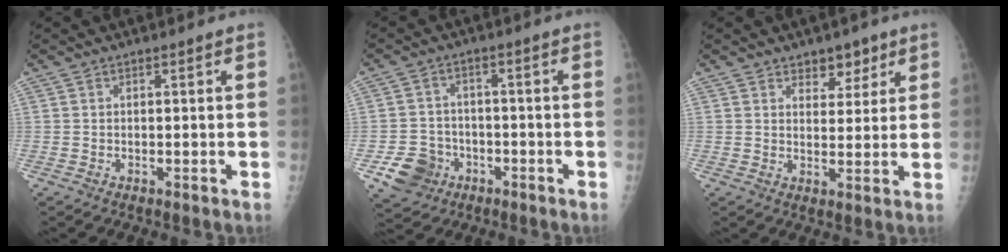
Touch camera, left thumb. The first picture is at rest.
{"total": 7.7, "force": [-3.4, 6.5, 2.2], "torque": [-0.023, 0.020, -0.051]}
{"total": 4.9, "force": [3.3, 3.0, 2.1], "torque": [0.002, -0.020, 0.049]}